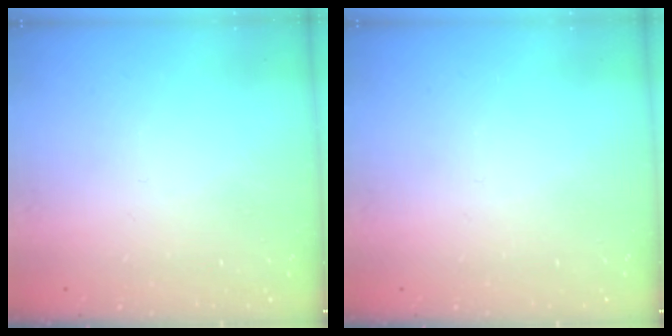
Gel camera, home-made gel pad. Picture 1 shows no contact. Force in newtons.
{"total": 0.0}